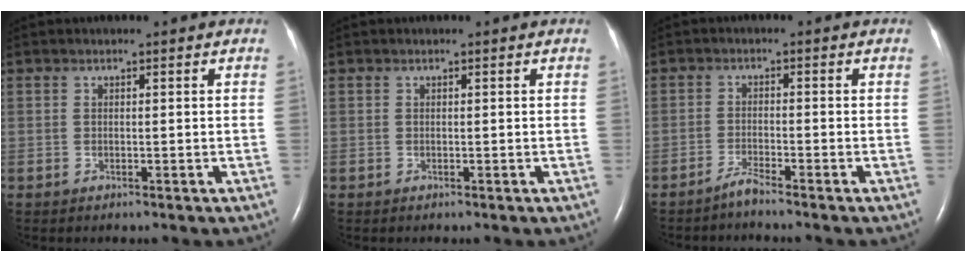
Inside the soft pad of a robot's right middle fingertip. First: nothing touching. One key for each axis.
{"total": 0.0}
{"total": 2.1, "fx": -1.9, "fy": -0.5, "fz": 0.7, "tx": -0.019, "ty": -0.005, "tz": -0.040}